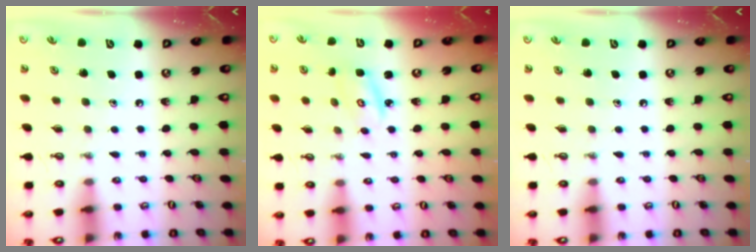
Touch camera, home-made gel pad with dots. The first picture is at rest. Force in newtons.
{"total": 2.9, "press": 2.9, "slide": 0.2}
{"total": 0.0}